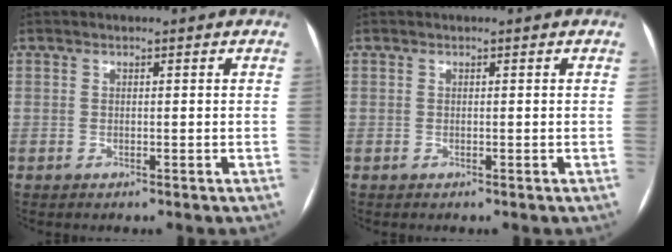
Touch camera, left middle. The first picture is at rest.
{"total": 0.0}